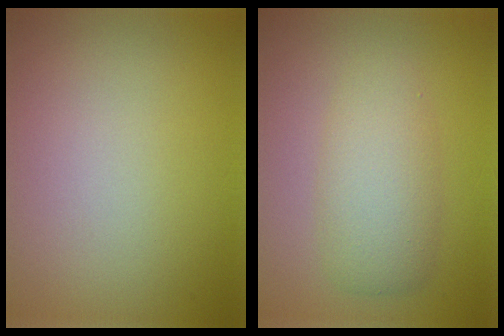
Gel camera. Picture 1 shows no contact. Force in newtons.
{"total": 3.9, "press": 3.9, "slide": 0.0}